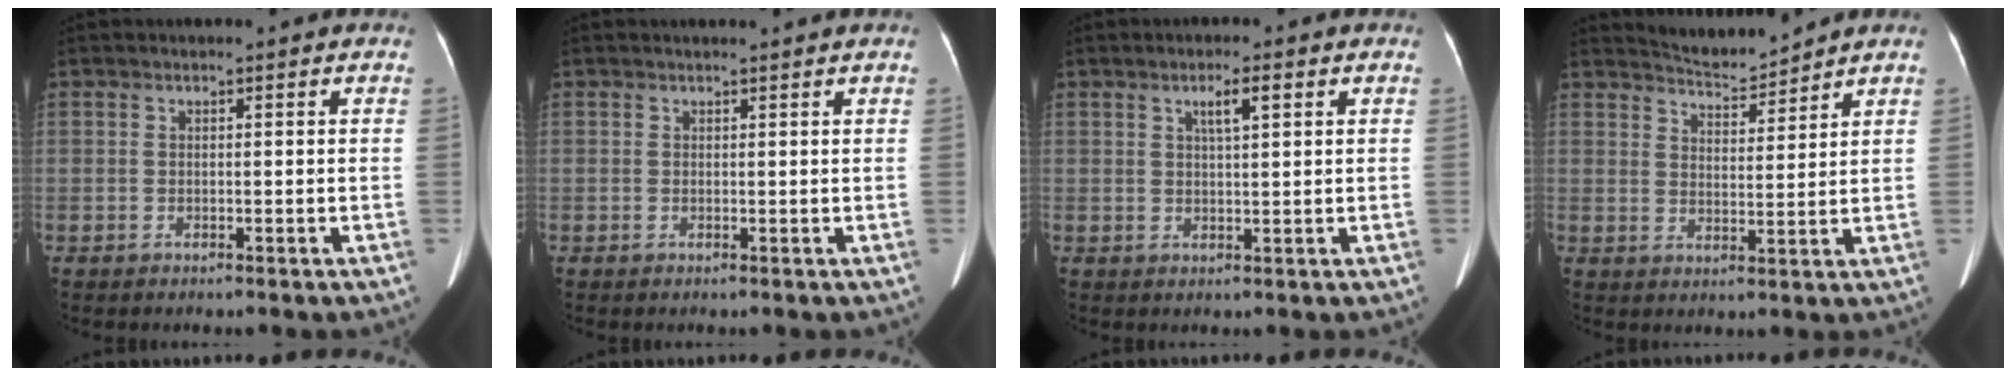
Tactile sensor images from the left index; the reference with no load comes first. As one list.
[{"total": 1.6, "force": [1.6, 0.0, 0.3], "torque": [-0.008, 0.012, 0.017]}, {"total": 3.2, "force": [1.4, 0.4, 2.8], "torque": [-0.048, 0.006, 0.024]}, {"total": 5.3, "force": [5.3, -0.1, 0.2], "torque": [-0.011, -0.001, 0.092]}]